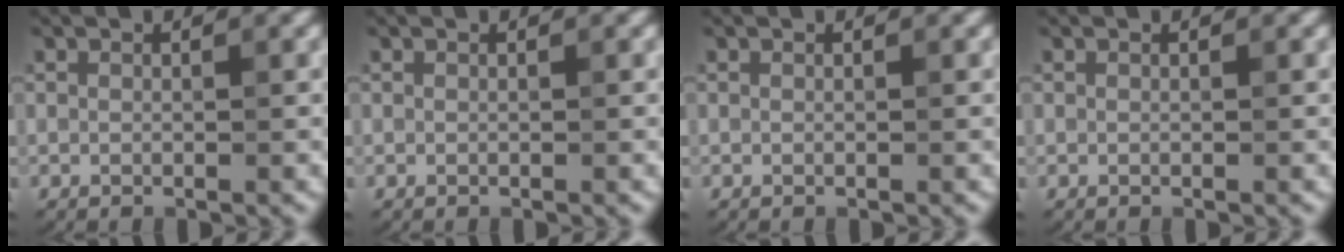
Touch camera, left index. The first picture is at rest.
{"total": 0.0}
{"total": 0.0}
{"total": 0.0}